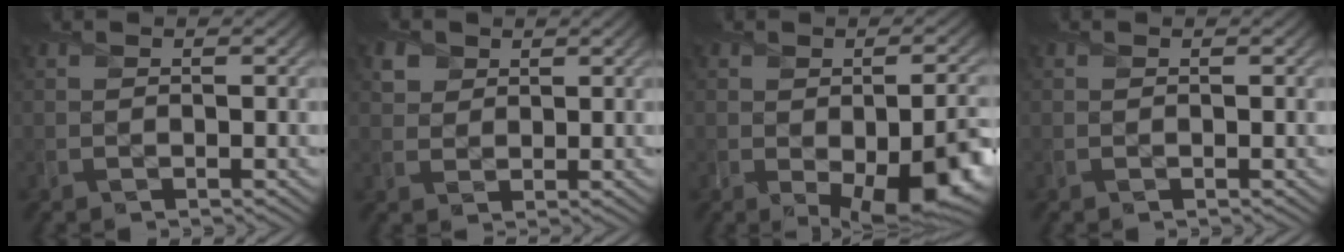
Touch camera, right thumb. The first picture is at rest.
{"total": 2.7, "force": [1.5, 2.1, 0.7], "torque": [-0.024, -0.005, 0.029]}
{"total": 10.7, "force": [-3.3, 5.7, 8.5], "torque": [-0.116, -0.046, -0.033]}
{"total": 0.0}